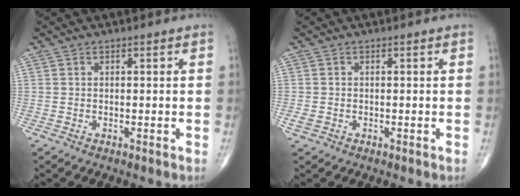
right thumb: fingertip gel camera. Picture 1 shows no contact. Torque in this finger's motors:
{"motor_torque": [0.29, 0.38, -0.03, -0.02, 0.02]}